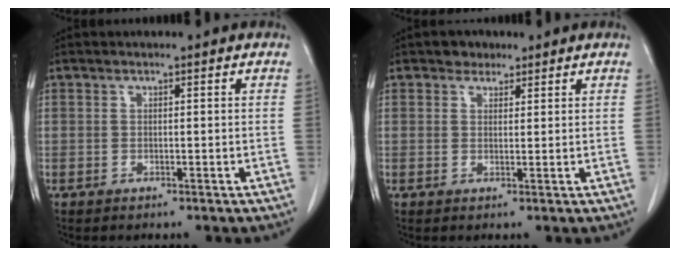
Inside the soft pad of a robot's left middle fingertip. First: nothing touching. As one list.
[{"total": 2.2, "force": [1.6, 1.5, 0.4], "torque": [-0.006, 0.003, 0.024]}]